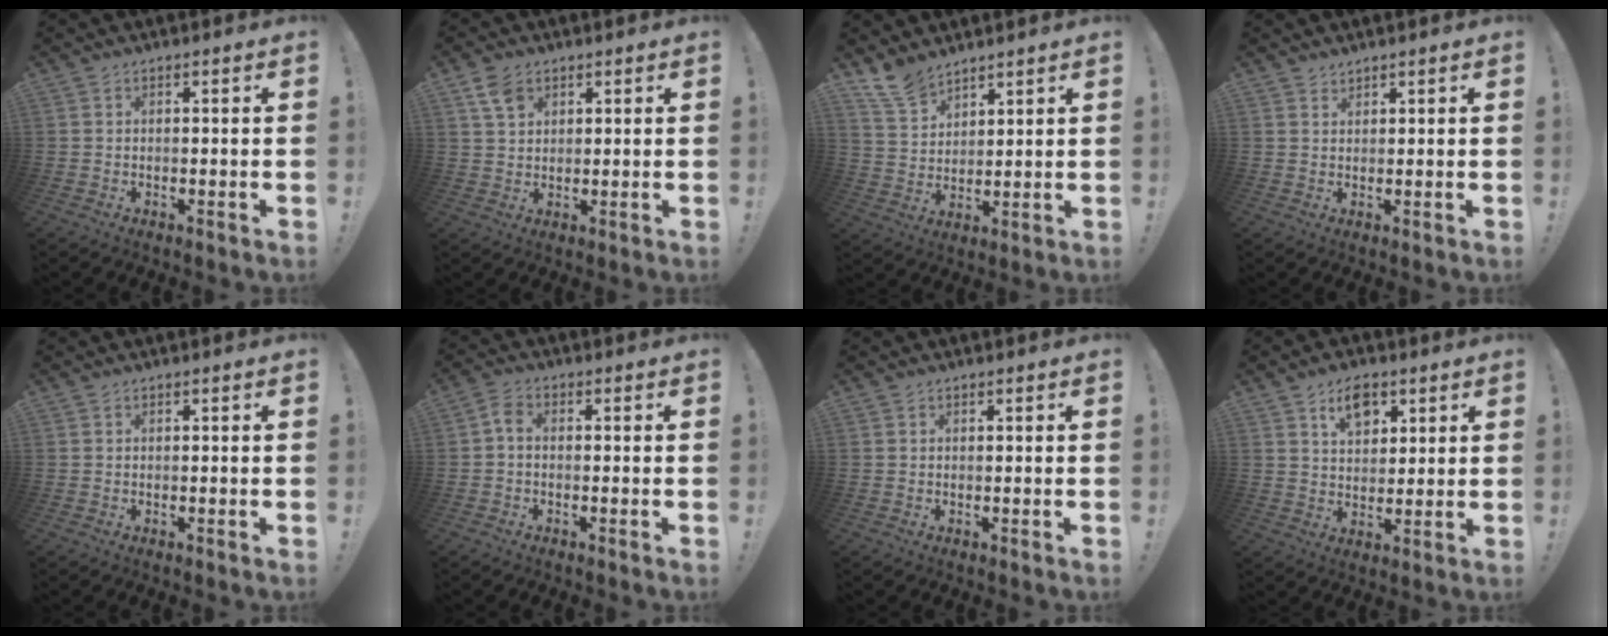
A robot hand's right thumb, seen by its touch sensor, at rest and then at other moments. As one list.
[{"total": 5.5, "force": [3.1, 3.7, 2.6], "torque": [-0.047, -0.009, 0.060]}, {"total": 8.9, "force": [7.6, 4.1, 2.3], "torque": [-0.045, -0.054, 0.147]}, {"total": 1.6, "force": [1.5, 0.6, 0.1], "torque": [0.005, -0.010, 0.027]}, {"total": 0.0}, {"total": 3.1, "force": [-0.6, 1.8, 2.5], "torque": [-0.051, 0.009, -0.010]}, {"total": 0.0}, {"total": 8.7, "force": [4.6, 5.9, 4.4], "torque": [-0.058, -0.014, 0.083]}]